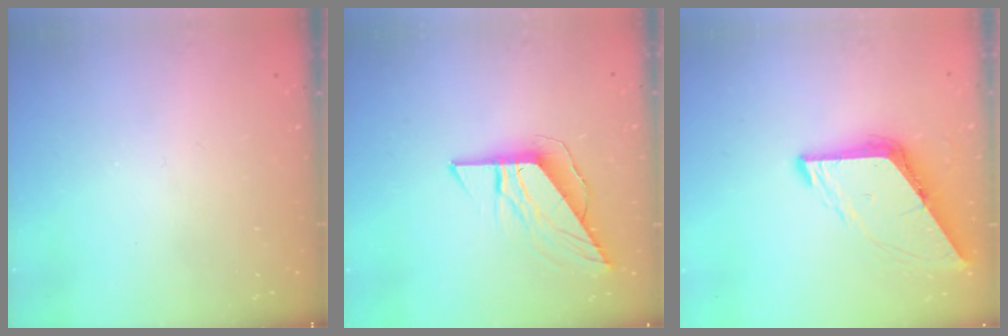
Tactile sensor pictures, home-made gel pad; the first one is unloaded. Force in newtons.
{"total": 8.7, "press": 8.7, "slide": 0.7}
{"total": 8.6, "press": 8.5, "slide": 1.1}